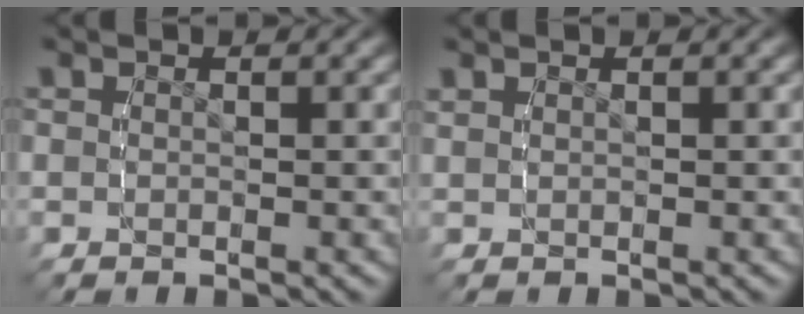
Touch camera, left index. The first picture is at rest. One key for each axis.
{"total": 0.8, "fx": 0.7, "fy": -0.1, "fz": 0.3, "tx": -0.004, "ty": 0.004, "tz": 0.015}